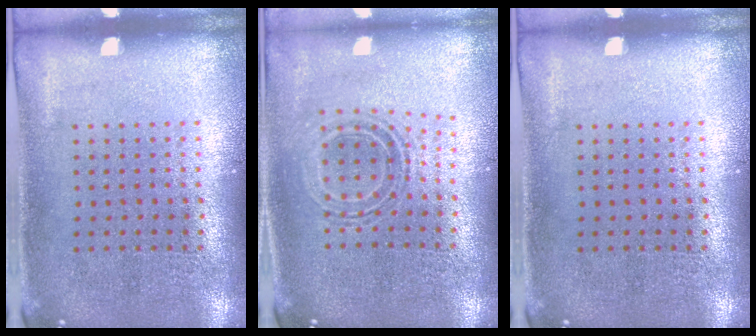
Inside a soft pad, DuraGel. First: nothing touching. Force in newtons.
{"total": 0.6, "press": 0.5, "slide": 0.3}
{"total": 0.0}